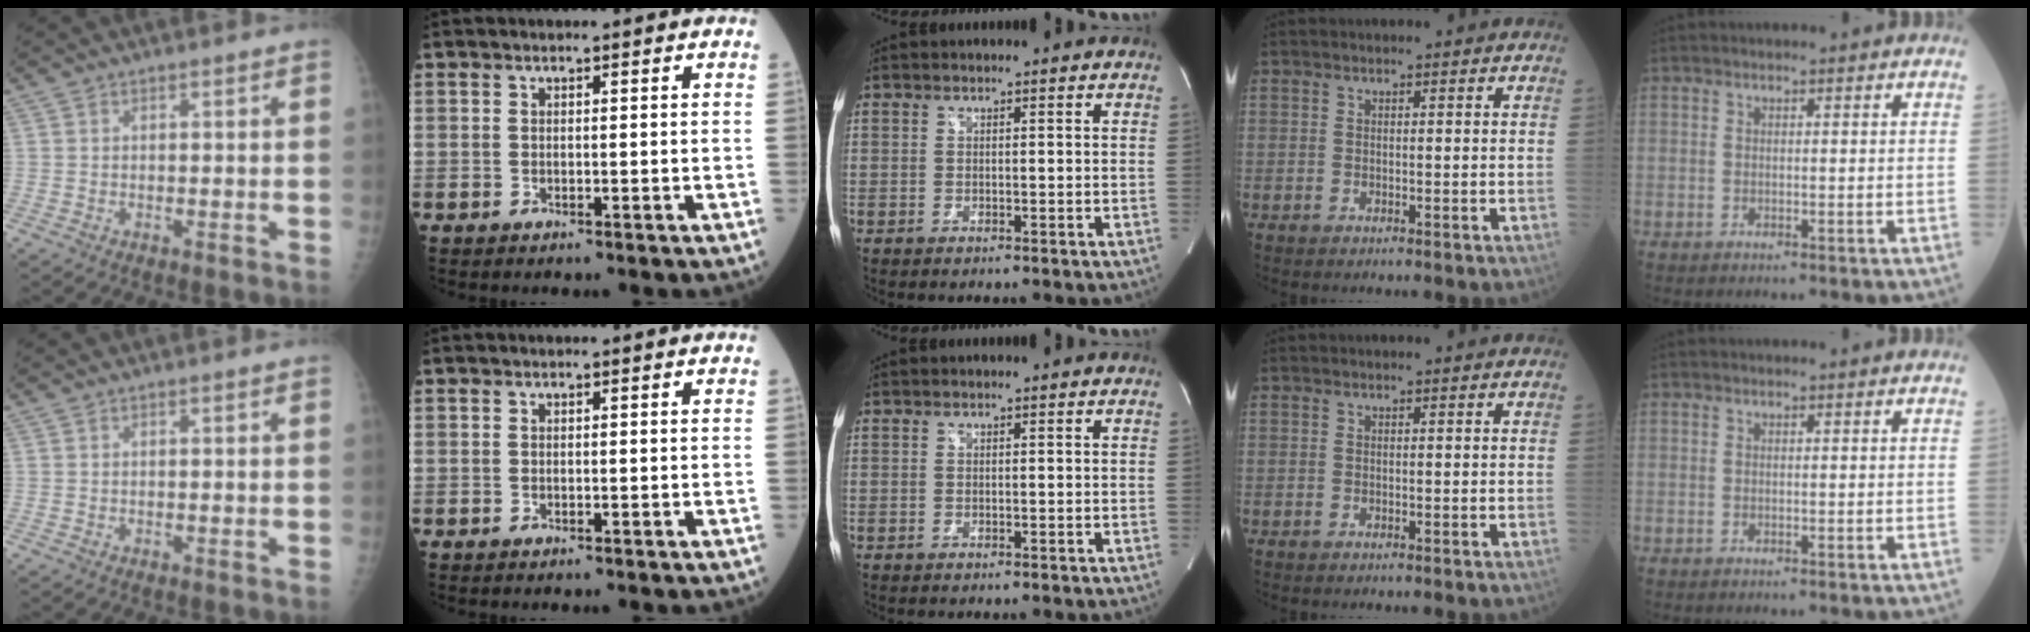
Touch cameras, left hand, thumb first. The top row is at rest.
{}